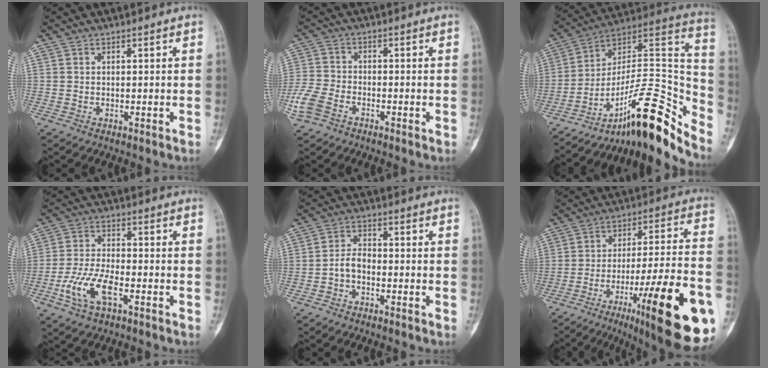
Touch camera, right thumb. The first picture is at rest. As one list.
[{"total": 7.0, "force": [-3.7, 4.5, 3.9], "torque": [-0.091, 0.012, -0.076]}, {"total": 23.1, "force": [-16.6, 5.7, 15.1], "torque": [-0.186, 0.150, -0.265]}, {"total": 9.2, "force": [-3.7, 3.9, 7.4], "torque": [-0.162, 0.014, -0.073]}, {"total": 3.7, "force": [-1.4, 2.3, 2.5], "torque": [-0.040, 0.020, -0.034]}, {"total": 26.2, "force": [-11.1, 4.6, 23.3], "torque": [-0.287, 0.047, -0.158]}]